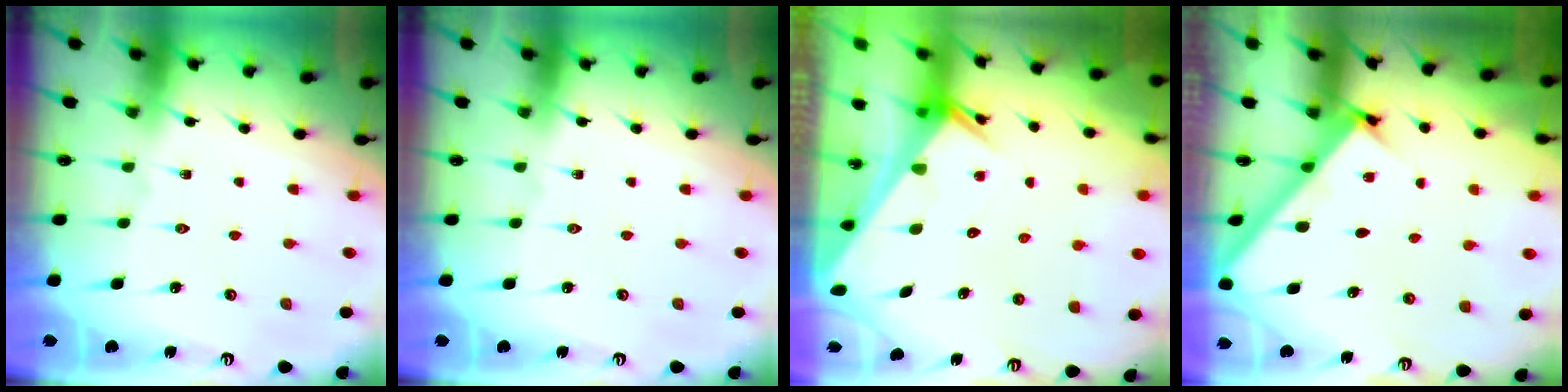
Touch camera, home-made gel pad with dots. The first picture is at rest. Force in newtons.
{"total": 0.0}
{"total": 2.4, "press": 2.4, "slide": 0.1}
{"total": 2.7, "press": 2.6, "slide": 0.4}